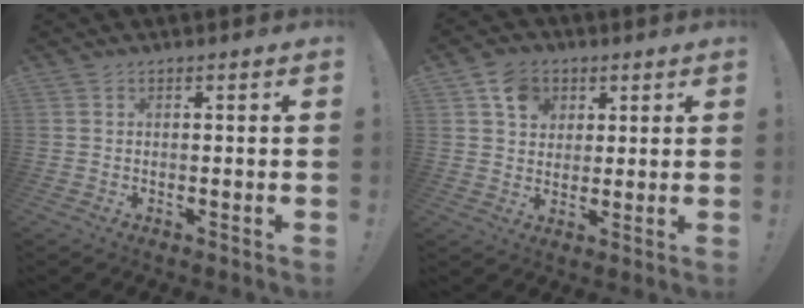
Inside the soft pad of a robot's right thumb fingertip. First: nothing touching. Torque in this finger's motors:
{"motor_torque": [0.01, 0.03, 0.16, 0.07, 0.00]}